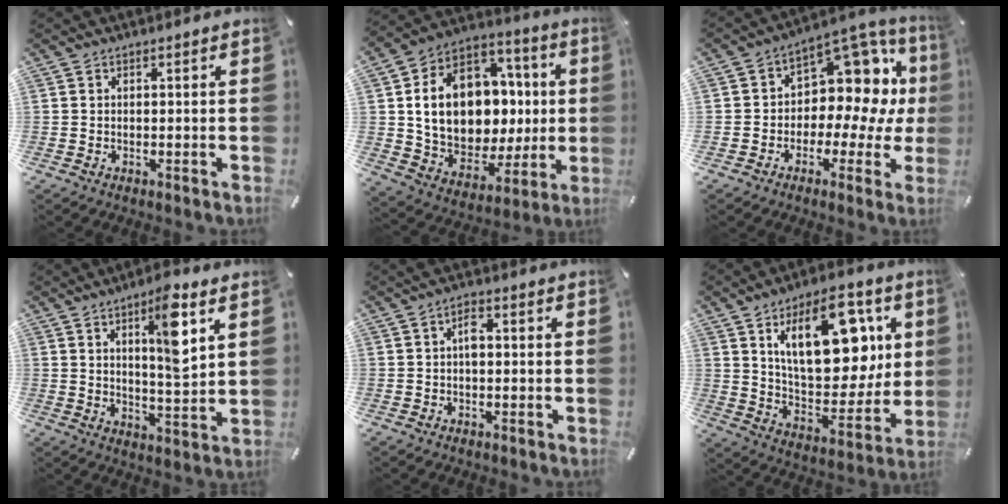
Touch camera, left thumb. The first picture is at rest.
{"total": 18.1, "force": [1.7, 14.3, 11.0], "torque": [-0.201, -0.015, 0.039]}
{"total": 11.1, "force": [3.5, 8.3, 6.4], "torque": [-0.083, -0.046, 0.064]}
{"total": 10.8, "force": [5.0, 2.5, 9.3], "torque": [-0.132, -0.030, 0.073]}
{"total": 3.1, "force": [-0.1, 1.4, 2.8], "torque": [-0.055, 0.009, -0.003]}
{"total": 21.0, "force": [8.4, 11.4, 15.5], "torque": [-0.240, -0.029, 0.142]}